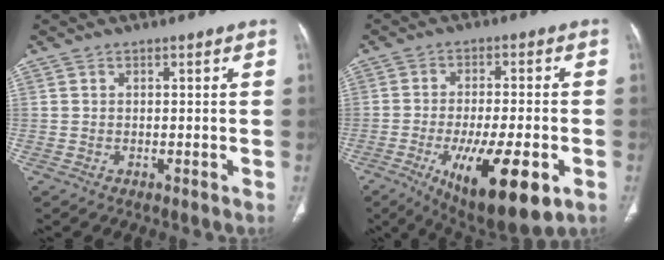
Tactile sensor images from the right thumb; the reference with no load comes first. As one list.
[{"total": 17.6, "force": [-6.9, 5.6, 15.2], "torque": [-0.230, -0.004, -0.093]}]